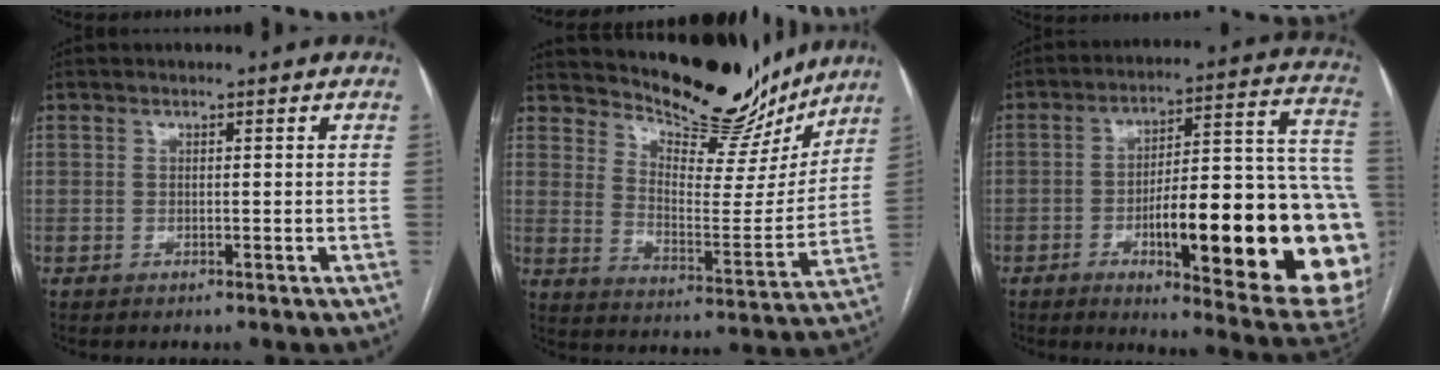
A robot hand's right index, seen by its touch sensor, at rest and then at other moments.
{"total": 16.3, "force": [15.1, 4.3, 4.2], "torque": [-0.058, -0.039, 0.212]}
{"total": 30.1, "force": [-6.9, 5.2, 28.9], "torque": [-0.306, 0.008, -0.091]}